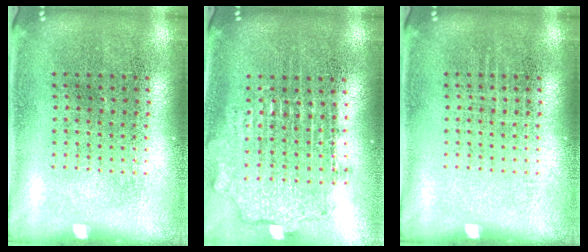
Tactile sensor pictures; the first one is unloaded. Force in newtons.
{"total": 1.9, "press": 1.5, "slide": 1.2}
{"total": 0.0}